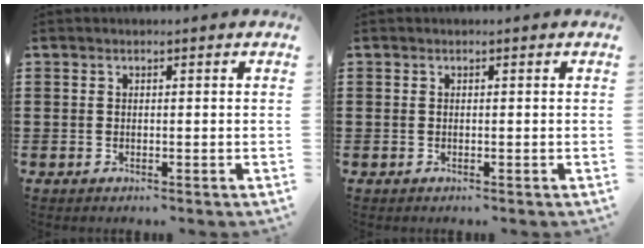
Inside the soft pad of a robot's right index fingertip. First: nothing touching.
{"total": 0.0}